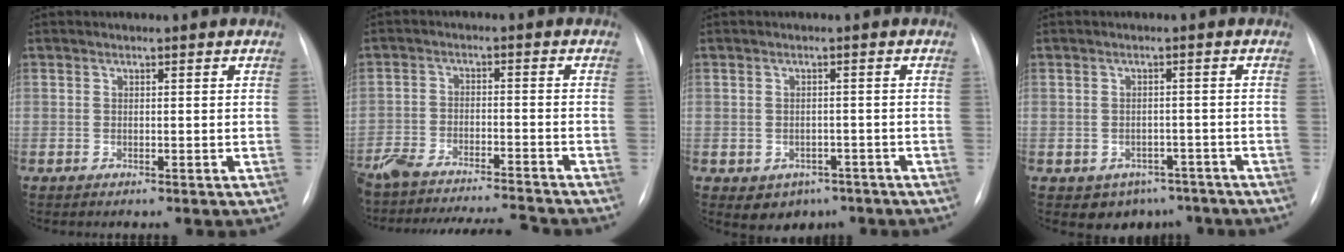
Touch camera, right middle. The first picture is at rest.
{"total": 17.6, "force": [-16.5, 1.3, 6.1], "torque": [-0.122, -0.015, -0.245]}
{"total": 4.0, "force": [-2.1, 3.1, 1.3], "torque": [-0.012, 0.008, -0.017]}
{"total": 5.0, "force": [-3.4, 3.6, 1.0], "torque": [-0.001, 0.014, -0.039]}